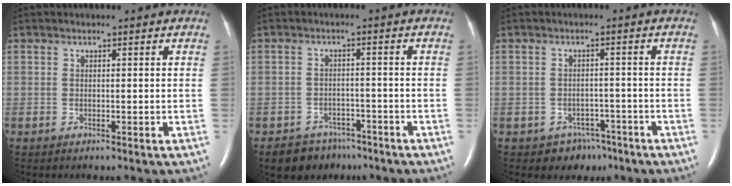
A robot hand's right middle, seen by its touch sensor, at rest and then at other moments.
{"total": 5.9, "force": [-4.5, 3.7, 0.6], "torque": [-0.004, 0.007, -0.065]}
{"total": 4.3, "force": [-2.9, 3.1, 0.4], "torque": [-0.002, 0.013, -0.033]}